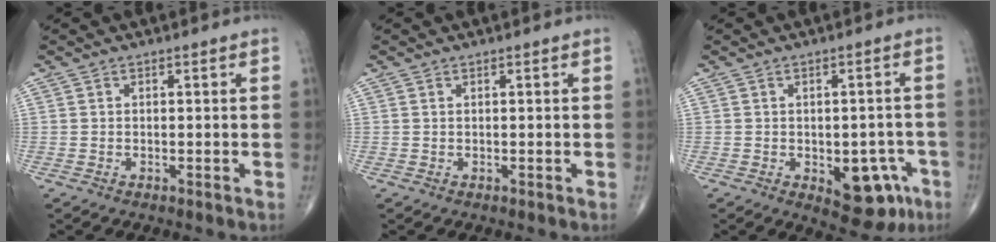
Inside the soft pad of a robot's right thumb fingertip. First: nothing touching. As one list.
[{"total": 0.0}, {"total": 10.4, "force": [-3.9, 5.8, 7.7], "torque": [-0.059, 0.020, -0.038]}]